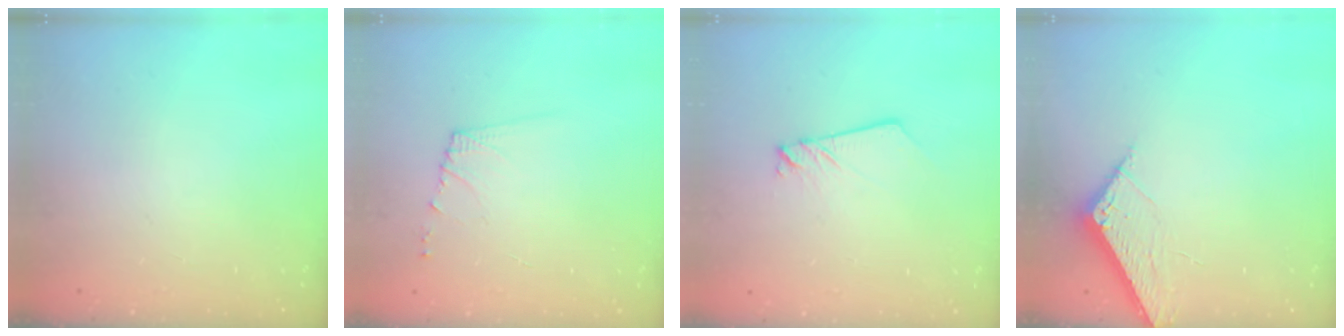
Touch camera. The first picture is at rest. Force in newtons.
{"total": 5.8, "press": 5.8, "slide": 0.6}
{"total": 2.4, "press": 2.4, "slide": 0.2}
{"total": 5.8, "press": 5.8, "slide": 0.6}